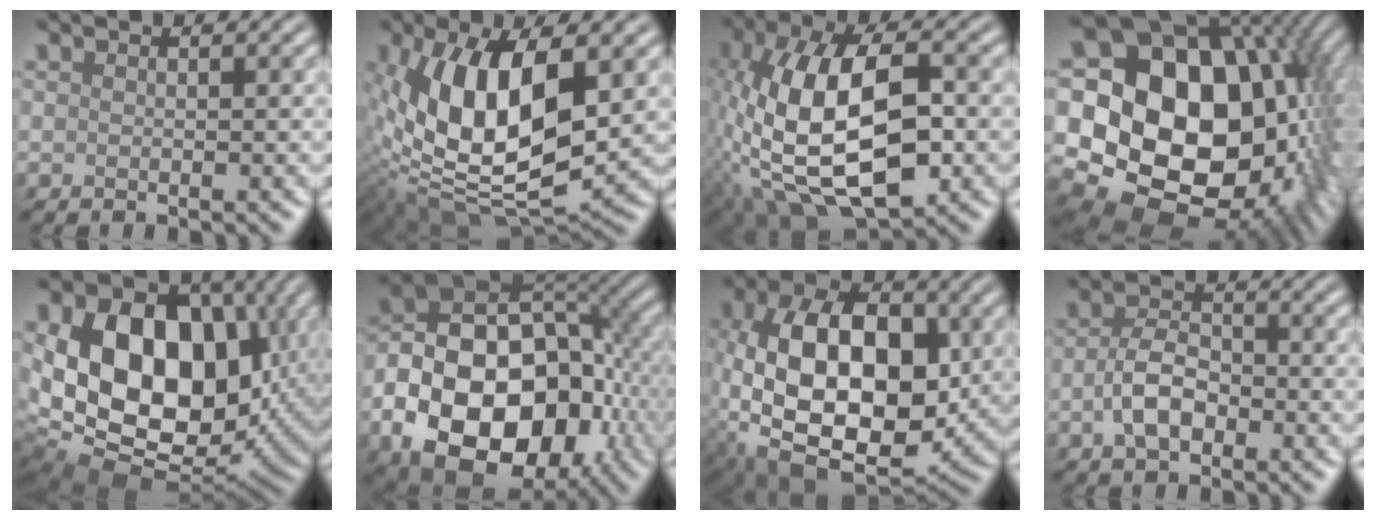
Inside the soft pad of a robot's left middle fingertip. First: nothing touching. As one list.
[{"total": 13.2, "force": [1.5, 6.6, 11.4], "torque": [-0.215, -0.006, 0.022]}, {"total": 14.2, "force": [-2.2, 7.1, 12.1], "torque": [-0.240, 0.009, -0.045]}, {"total": 22.2, "force": [1.2, 16.3, 15.1], "torque": [-0.265, -0.009, 0.049]}, {"total": 17.2, "force": [1.2, 12.2, 12.1], "torque": [-0.207, -0.008, 0.018]}, {"total": 17.2, "force": [-5.4, 11.7, 11.4], "torque": [-0.192, -0.016, -0.094]}, {"total": 15.1, "force": [-0.7, 9.3, 11.9], "torque": [-0.209, -0.004, -0.019]}, {"total": 4.0, "force": [-1.3, 2.4, 2.9], "torque": [-0.059, 0.004, -0.030]}]